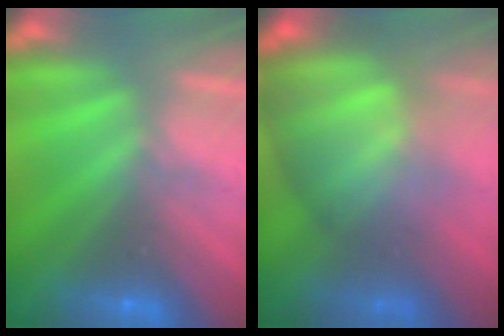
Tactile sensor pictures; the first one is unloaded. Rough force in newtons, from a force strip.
{"total": 7.7}